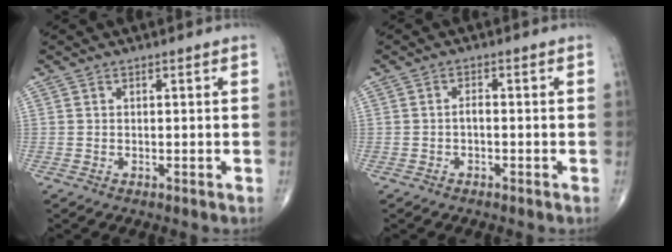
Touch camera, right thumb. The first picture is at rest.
{"total": 1.3, "force": [-0.5, 0.7, 1.0], "torque": [-0.012, 0.004, -0.011]}